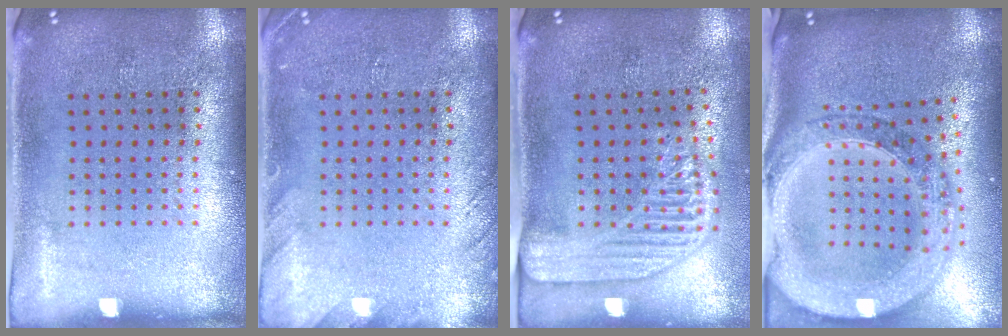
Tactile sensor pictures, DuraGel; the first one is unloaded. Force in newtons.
{"total": 1.5, "press": 1.5, "slide": 0.2}
{"total": 2.2, "press": 1.8, "slide": 1.3}
{"total": 3.0, "press": 2.5, "slide": 1.6}